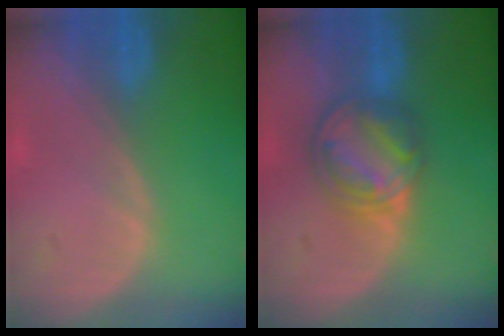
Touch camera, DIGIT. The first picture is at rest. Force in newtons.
{"total": 7.5, "press": 6.6, "slide": 3.6}